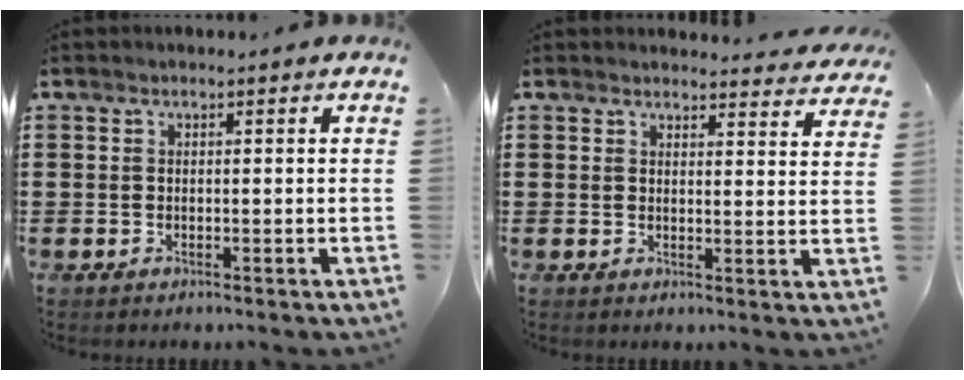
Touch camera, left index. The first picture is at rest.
{"total": 3.0, "force": [2.9, 0.3, 0.4], "torque": [-0.010, -0.016, 0.052]}